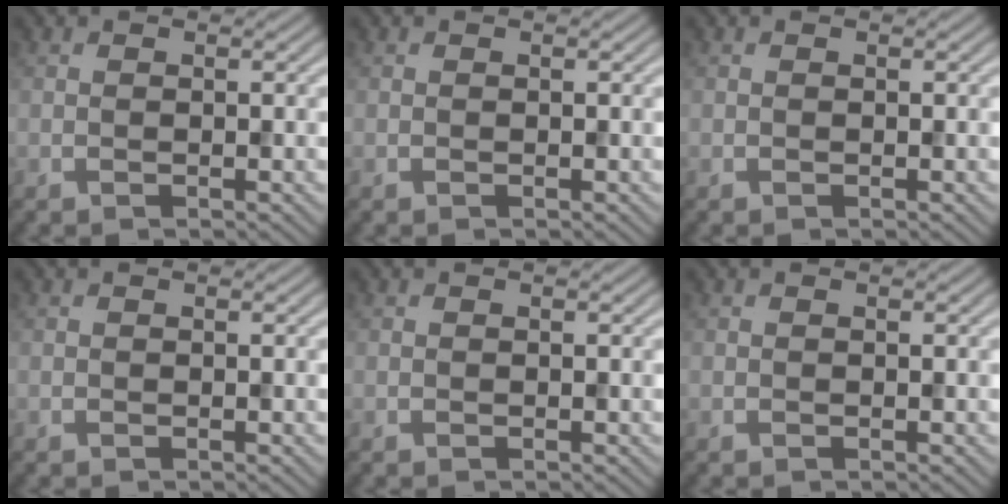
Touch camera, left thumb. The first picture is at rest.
{"total": 0.0}
{"total": 0.0}
{"total": 0.0}
{"total": 0.0}
{"total": 0.0}